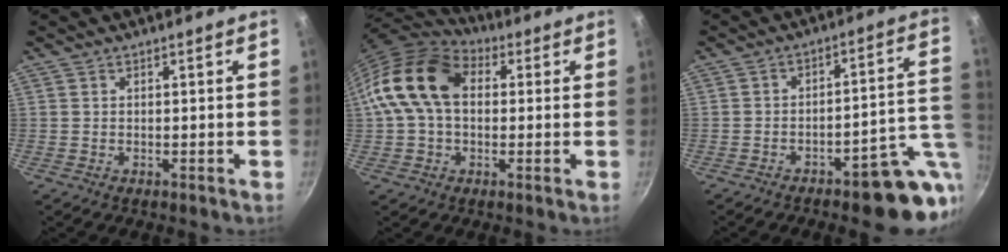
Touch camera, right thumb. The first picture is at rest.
{"total": 15.4, "force": [2.1, 10.7, 10.8], "torque": [-0.177, 0.025, 0.020]}
{"total": 12.8, "force": [-5.5, 4.6, 10.6], "torque": [-0.084, 0.043, -0.073]}